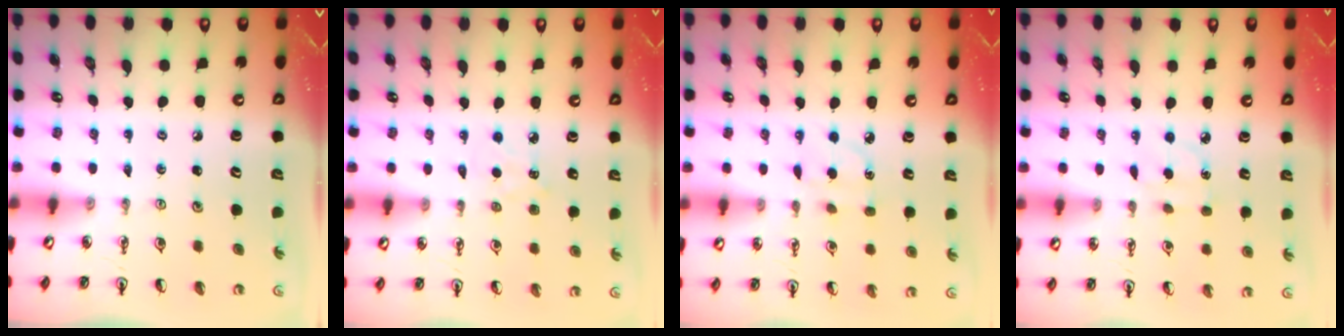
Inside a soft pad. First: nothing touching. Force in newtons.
{"total": 3.5, "press": 3.4, "slide": 0.4}
{"total": 4.7, "press": 4.7, "slide": 0.5}
{"total": 4.9, "press": 4.9, "slide": 0.5}